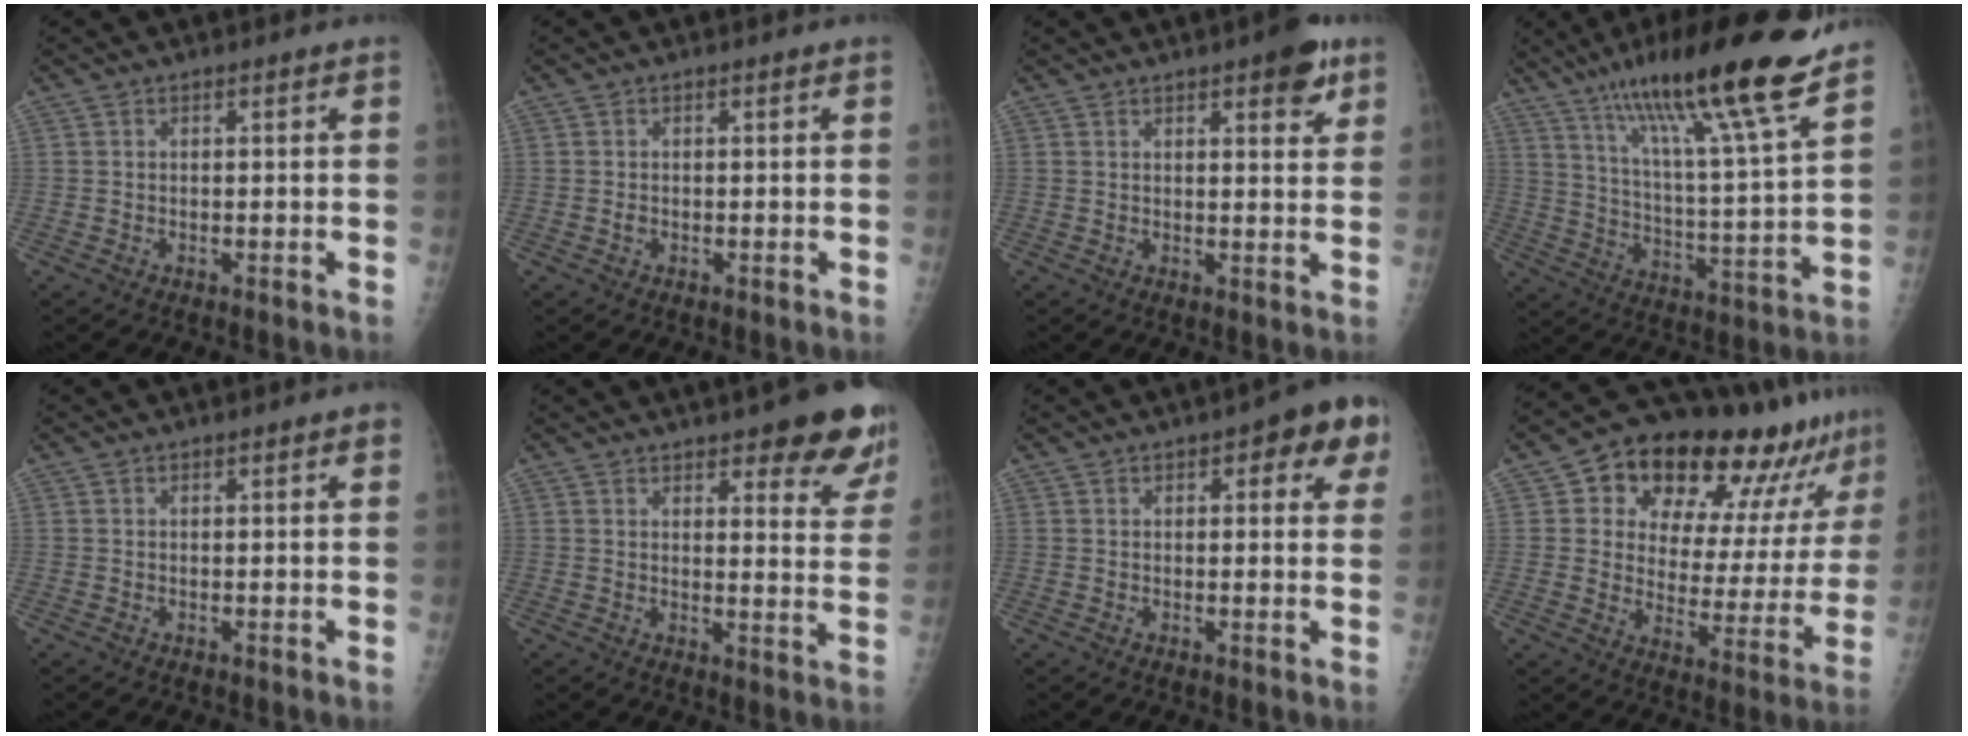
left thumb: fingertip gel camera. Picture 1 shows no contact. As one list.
[{"total": 0.5, "force": [-0.2, 0.4, 0.3], "torque": [-0.001, 0.001, -0.004]}, {"total": 6.2, "force": [3.6, 2.1, 4.6], "torque": [-0.038, -0.013, 0.040]}, {"total": 22.1, "force": [15.5, 1.5, 15.7], "torque": [-0.237, -0.054, 0.257]}, {"total": 0.9, "force": [0.5, 0.3, 0.7], "torque": [0.002, 0.001, 0.005]}, {"total": 13.1, "force": [8.8, 4.0, 8.8], "torque": [-0.059, -0.046, 0.101]}, {"total": 8.1, "force": [3.6, 3.4, 6.4], "torque": [-0.037, -0.003, 0.034]}, {"total": 22.2, "force": [13.9, 10.7, 13.6], "torque": [-0.148, -0.034, 0.200]}]